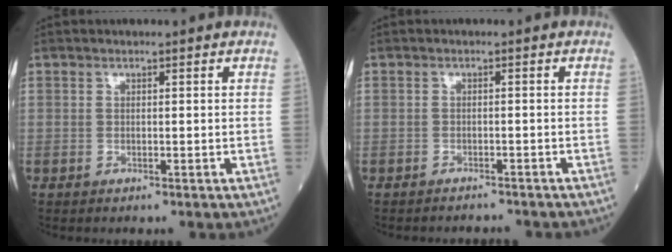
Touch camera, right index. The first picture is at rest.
{"total": 3.2, "force": [-3.2, 0.6, 0.3], "torque": [-0.004, -0.003, -0.041]}